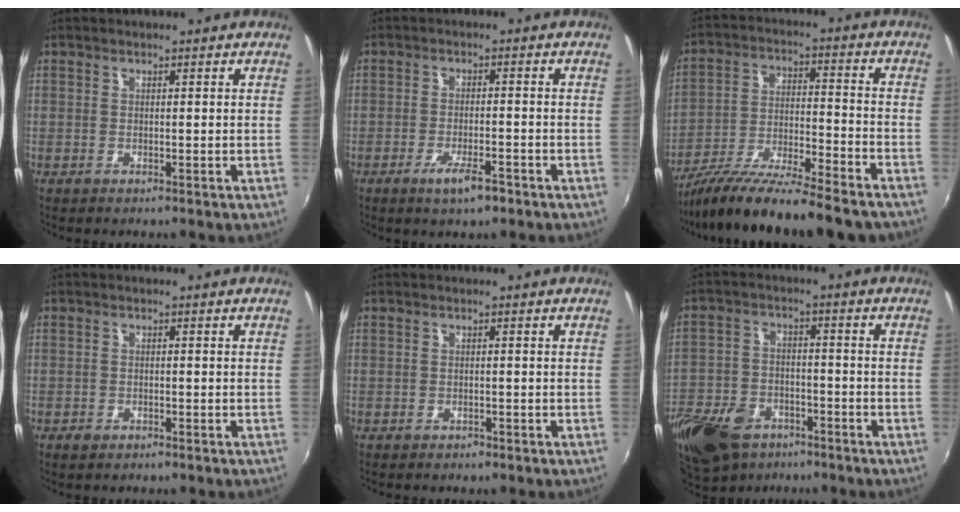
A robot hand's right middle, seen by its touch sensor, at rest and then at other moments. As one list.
[{"total": 5.1, "force": [-3.2, 1.3, 3.8], "torque": [-0.081, -0.007, -0.055]}, {"total": 20.4, "force": [-17.2, 2.0, 10.9], "torque": [-0.196, -0.045, -0.277]}, {"total": 2.0, "force": [-1.5, 0.9, 0.9], "torque": [-0.022, -0.003, -0.026]}, {"total": 1.3, "force": [-1.0, 0.8, 0.3], "torque": [-0.008, -0.001, -0.015]}, {"total": 18.9, "force": [-11.4, 11.5, 9.7], "torque": [-0.249, -0.018, -0.193]}]